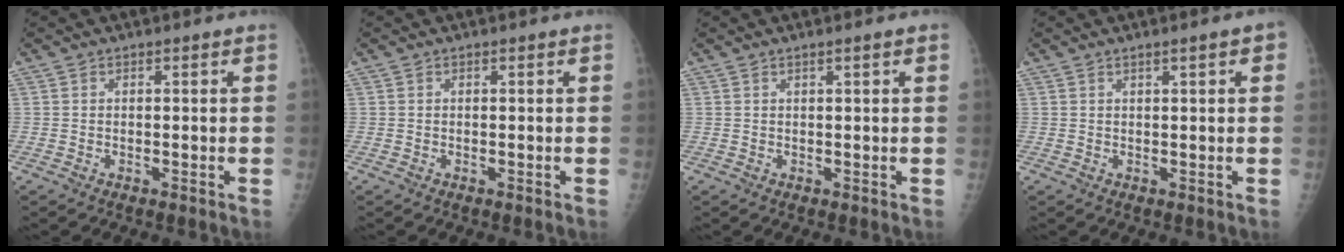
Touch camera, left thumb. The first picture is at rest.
{"total": 0.0}
{"total": 1.4, "force": [0.8, 0.0, 1.2], "torque": [-0.023, 0.001, 0.012]}
{"total": 2.5, "force": [1.2, 0.4, 2.2], "torque": [-0.029, 0.003, 0.016]}